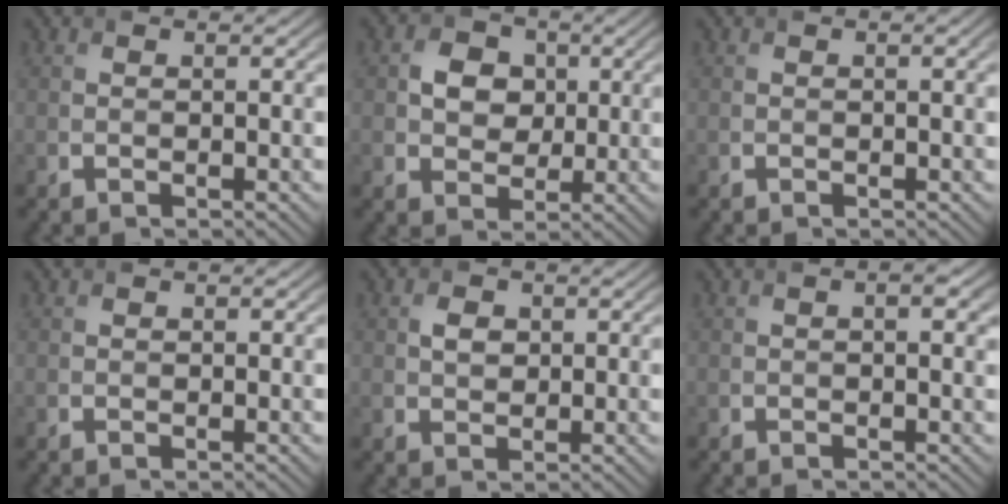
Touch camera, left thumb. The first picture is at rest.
{"total": 4.6, "force": [0.4, 3.9, 2.3], "torque": [-0.045, 0.008, -0.008]}
{"total": 1.3, "force": [0.3, 0.4, 1.2], "torque": [-0.017, 0.004, 0.006]}
{"total": 0.0}
{"total": 2.1, "force": [0.2, 1.6, 1.3], "torque": [-0.028, 0.001, 0.000]}
{"total": 2.2, "force": [0.2, 0.9, 2.0], "torque": [-0.028, 0.005, 0.005]}